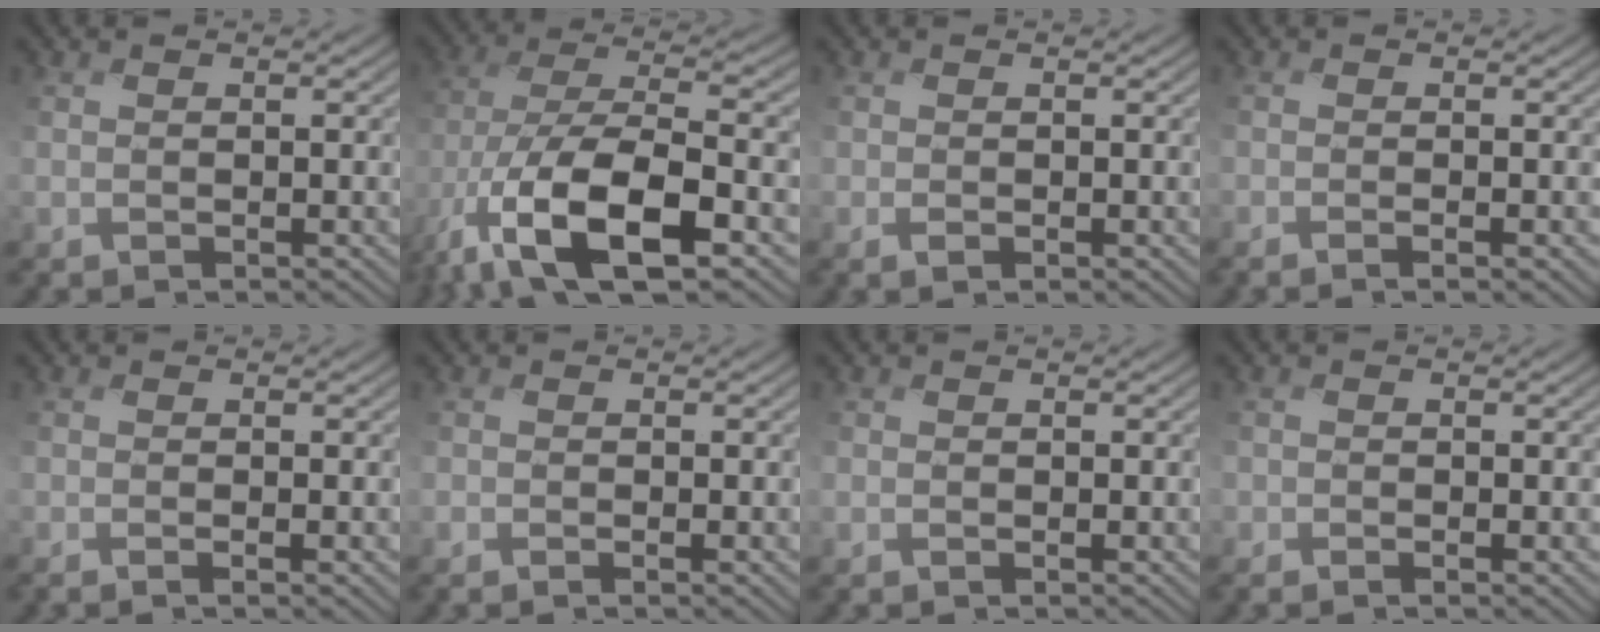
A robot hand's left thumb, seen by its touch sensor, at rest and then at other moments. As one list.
[{"total": 15.5, "force": [-7.8, 5.6, 12.2], "torque": [-0.256, -0.018, -0.152]}, {"total": 0.7, "force": [-0.4, 0.3, 0.5], "torque": [-0.009, -0.001, -0.011]}, {"total": 1.1, "force": [-0.7, -0.4, 0.8], "torque": [-0.012, 0.002, -0.015]}, {"total": 0.9, "force": [-0.5, -0.4, 0.6], "torque": [-0.009, 0.000, -0.011]}, {"total": 0.8, "force": [-0.7, 0.2, 0.3], "torque": [-0.006, 0.000, -0.015]}, {"total": 0.7, "force": [-0.4, 0.6, 0.2], "torque": [-0.005, -0.003, -0.013]}, {"total": 0.7, "force": [-0.6, 0.3, 0.2], "torque": [0.001, -0.001, -0.015]}]